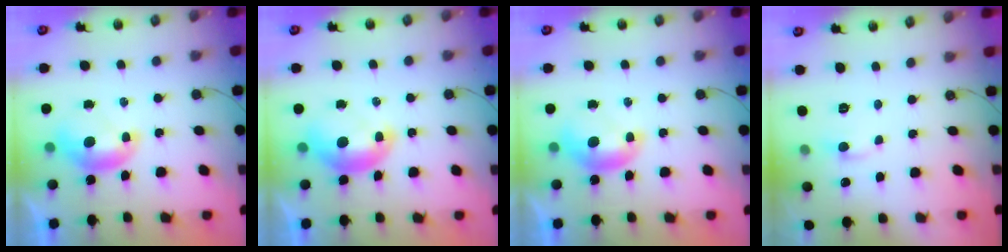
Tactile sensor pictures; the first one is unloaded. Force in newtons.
{"total": 1.2, "press": 1.1, "slide": 0.6}
{"total": 0.0}
{"total": 0.6, "press": 0.0, "slide": 0.6}